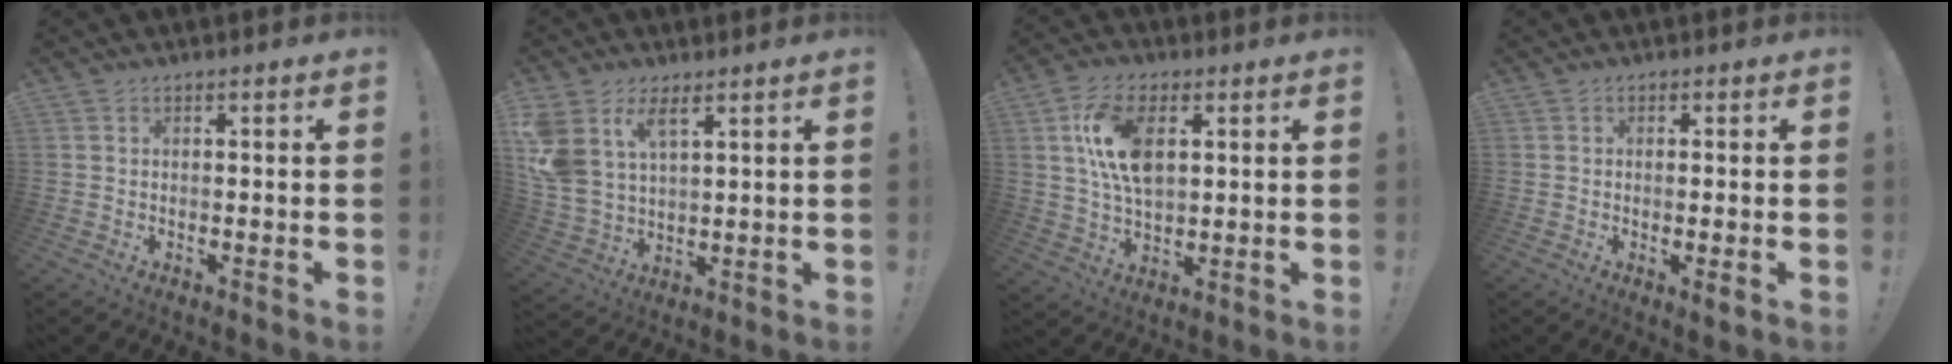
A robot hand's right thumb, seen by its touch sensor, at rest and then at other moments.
{"total": 10.0, "force": [5.8, 5.7, 5.9], "torque": [-0.145, -0.024, 0.112]}
{"total": 13.0, "force": [3.6, 7.2, 10.3], "torque": [-0.200, -0.005, 0.063]}
{"total": 2.4, "force": [0.0, -0.1, 2.4], "torque": [-0.035, -0.006, 0.000]}